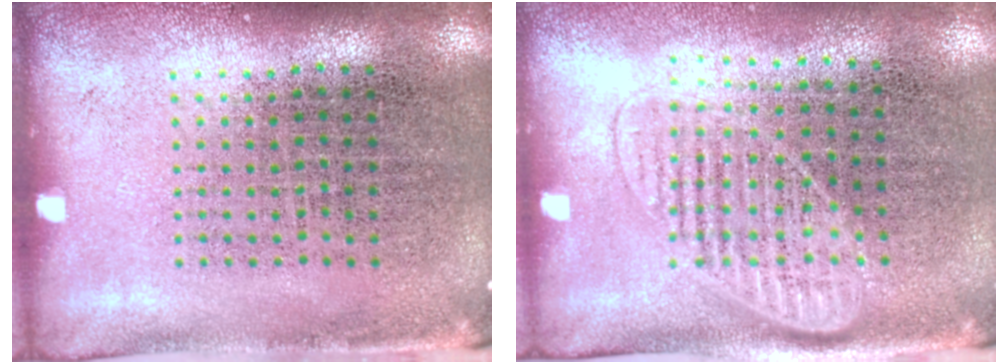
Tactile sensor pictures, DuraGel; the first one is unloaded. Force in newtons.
{"total": 1.4, "press": 1.2, "slide": 0.6}